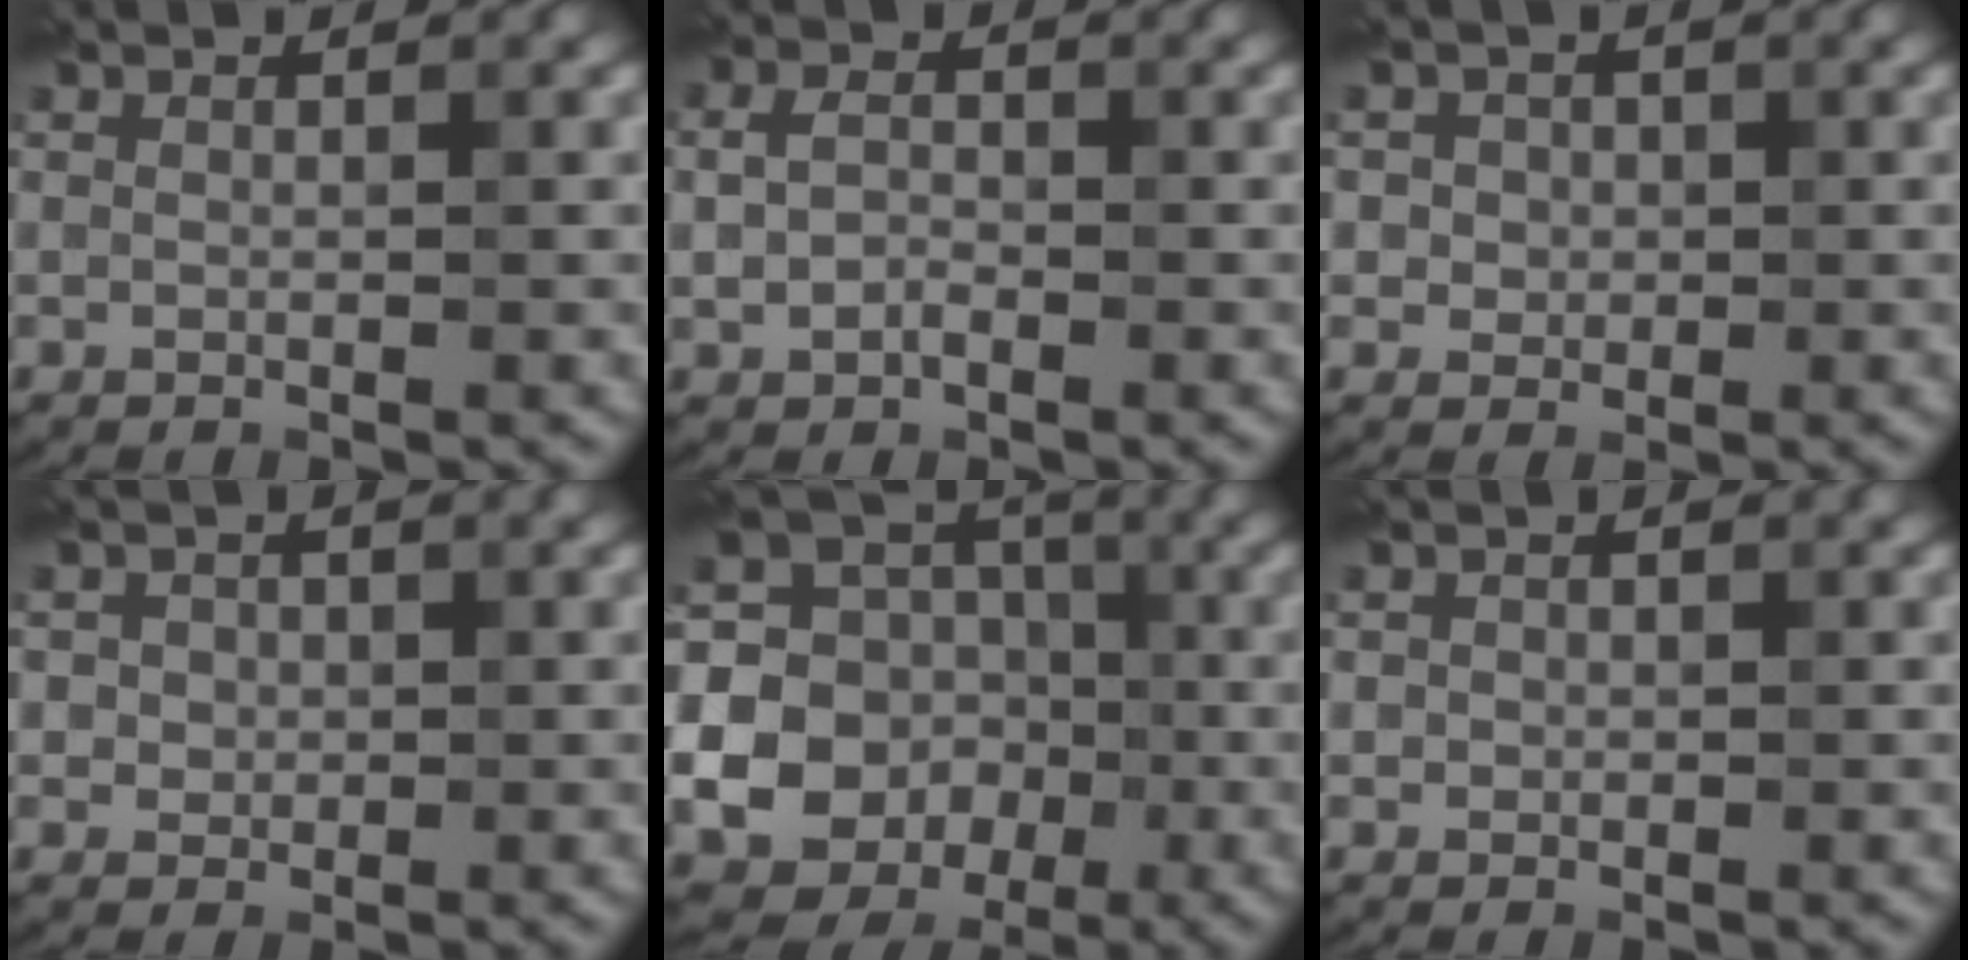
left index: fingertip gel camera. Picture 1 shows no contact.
{"total": 2.4, "force": [-0.3, 1.8, 1.6], "torque": [-0.038, 0.000, -0.011]}
{"total": 3.1, "force": [0.8, 2.8, 1.1], "torque": [-0.012, 0.007, 0.008]}
{"total": 2.3, "force": [0.5, 2.0, 0.8], "torque": [-0.008, 0.003, 0.009]}
{"total": 23.5, "force": [-4.6, 22.2, 6.0], "torque": [-0.158, -0.019, -0.115]}
{"total": 0.8, "force": [0.0, 0.8, 0.1], "torque": [0.006, -0.004, 0.001]}